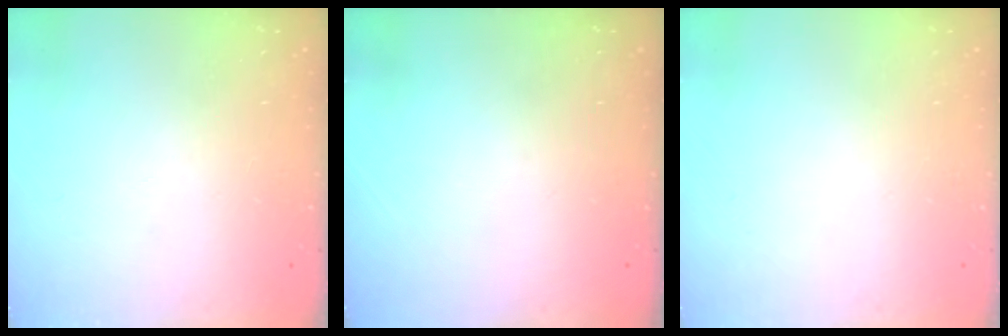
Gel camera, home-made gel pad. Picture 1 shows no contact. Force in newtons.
{"total": 0.0}
{"total": 0.0}